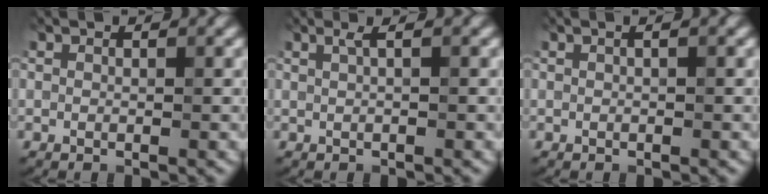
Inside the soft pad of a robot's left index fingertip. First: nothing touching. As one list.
[{"total": 1.1, "force": [0.4, 0.3, 1.0], "torque": [-0.012, 0.004, 0.001]}, {"total": 0.7, "force": [0.2, 0.1, 0.7], "torque": [-0.006, -0.001, 0.000]}]